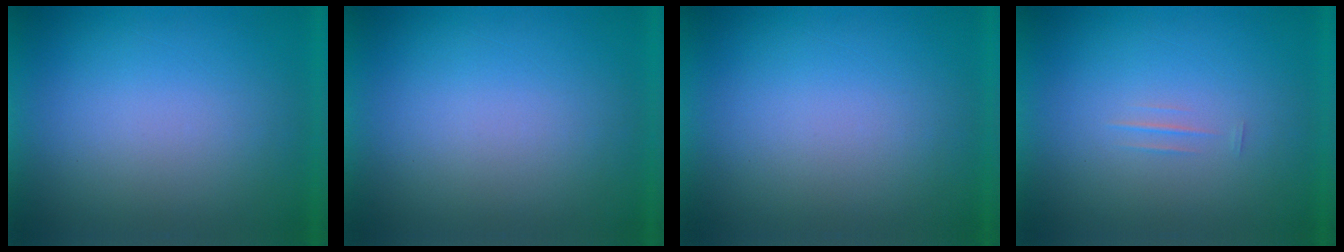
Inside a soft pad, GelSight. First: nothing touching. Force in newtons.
{"total": 0.0}
{"total": 0.0}
{"total": 1.3}